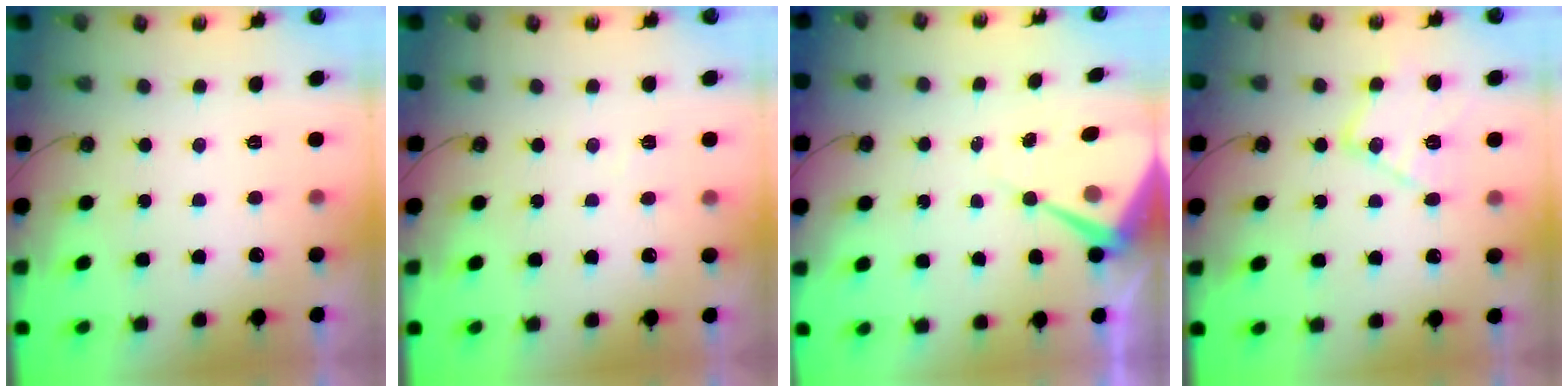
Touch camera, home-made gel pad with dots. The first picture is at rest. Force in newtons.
{"total": 3.8, "press": 3.7, "slide": 0.6}
{"total": 9.4, "press": 9.4, "slide": 0.7}
{"total": 12.8, "press": 12.8, "slide": 0.9}